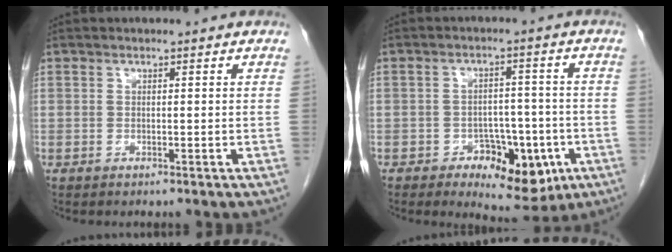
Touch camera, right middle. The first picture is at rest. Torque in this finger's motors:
{"motor_torque": [-0.18, -0.31, 0.19, 0.02]}